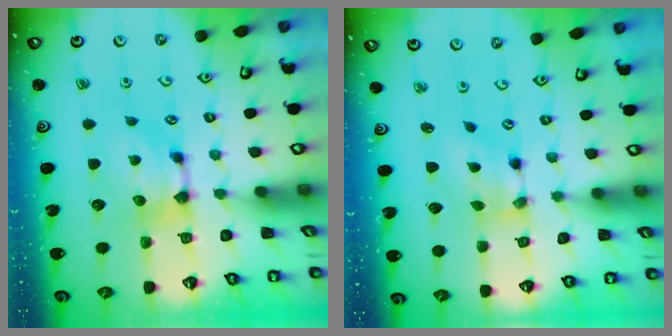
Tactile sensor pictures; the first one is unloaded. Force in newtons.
{"total": 2.1, "press": 1.4, "slide": 1.5}